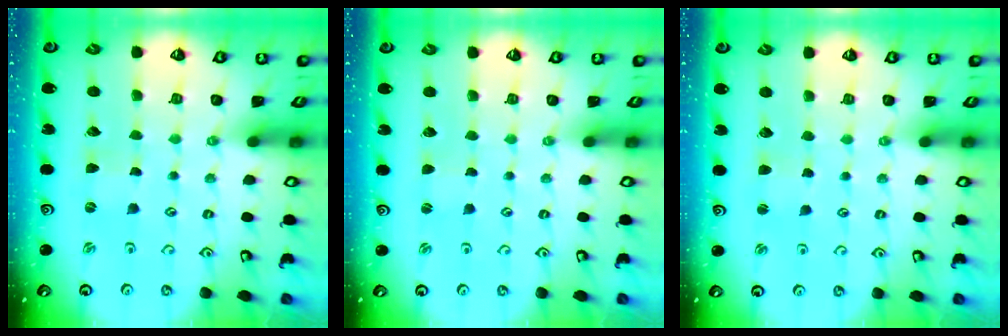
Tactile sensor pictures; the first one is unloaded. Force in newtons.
{"total": 0.0}
{"total": 2.1, "press": 2.1, "slide": 0.3}